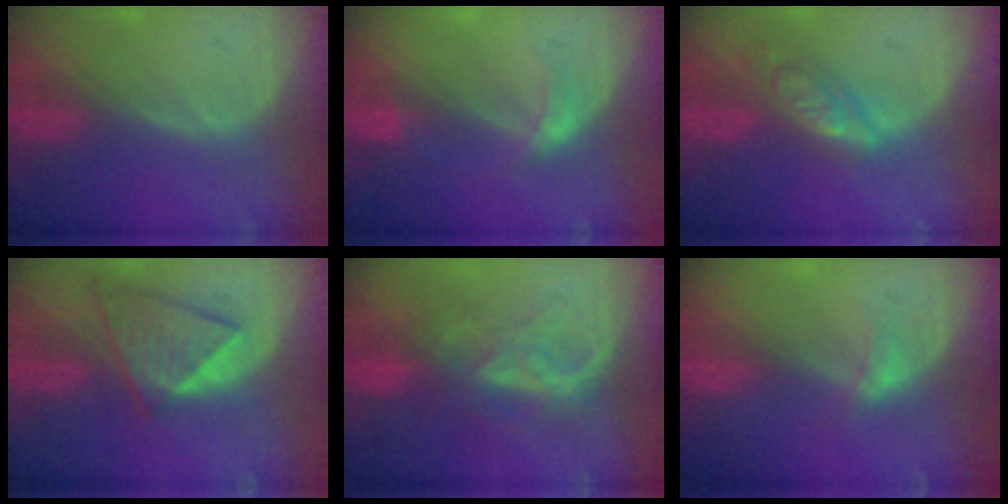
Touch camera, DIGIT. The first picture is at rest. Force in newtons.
{"total": 2.9, "press": 2.9, "slide": 0.1}
{"total": 6.2, "press": 5.5, "slide": 2.9}
{"total": 7.2, "press": 7.0, "slide": 1.7}
{"total": 6.5, "press": 6.5, "slide": 0.5}
{"total": 2.3, "press": 1.9, "slide": 1.3}